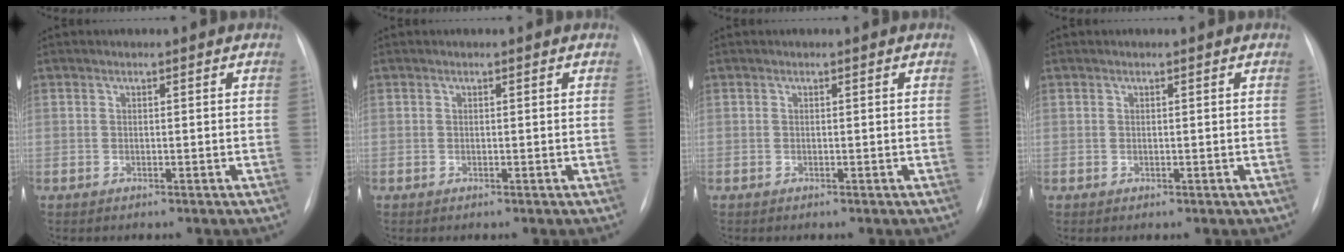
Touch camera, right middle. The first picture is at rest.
{"total": 0.0}
{"total": 0.0}
{"total": 0.0}